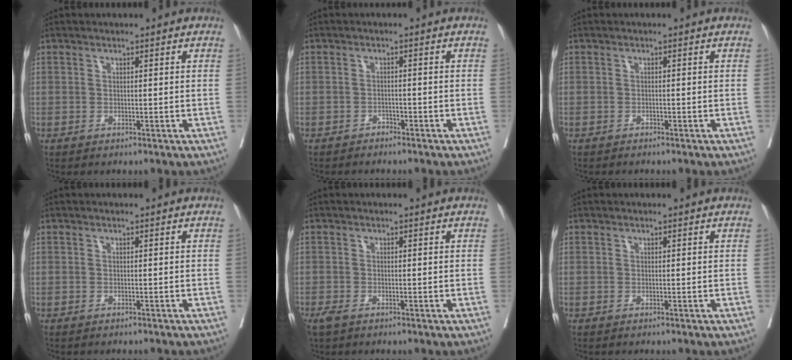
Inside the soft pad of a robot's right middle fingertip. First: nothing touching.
{"total": 1.4, "force": [-1.3, 0.4, 0.2], "torque": [-0.009, -0.001, -0.021]}
{"total": 0.6, "force": [-0.6, 0.1, 0.1], "torque": [-0.011, -0.004, -0.011]}
{"total": 2.9, "force": [-2.7, 0.4, 0.9], "torque": [-0.011, -0.004, -0.035]}
{"total": 2.1, "force": [-1.5, 0.9, 1.1], "torque": [-0.028, -0.006, -0.025]}
{"total": 0.6, "force": [-0.5, 0.1, 0.2], "torque": [0.000, -0.001, -0.009]}